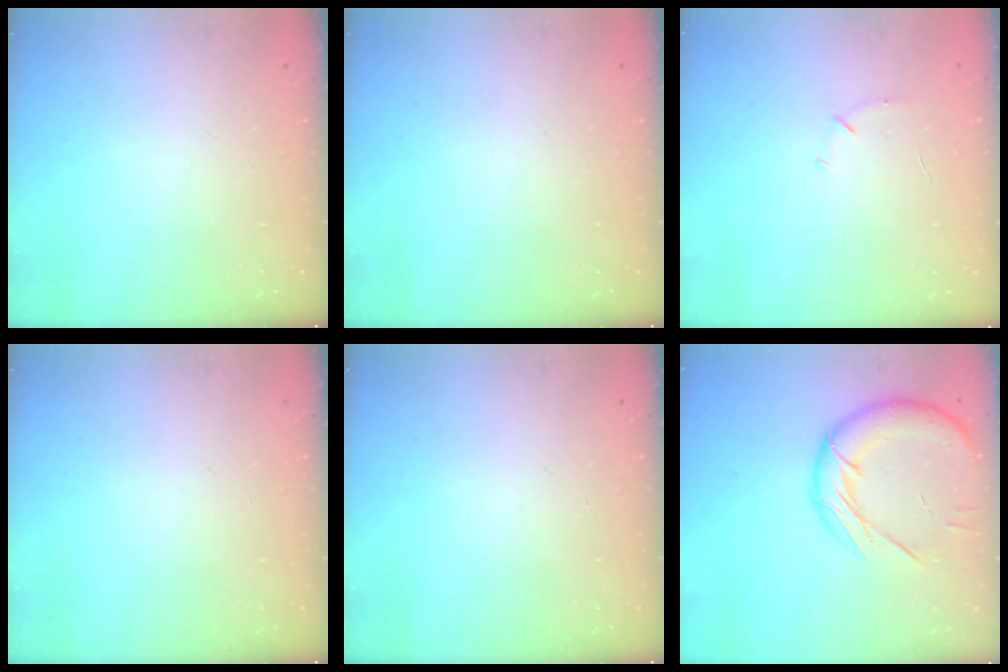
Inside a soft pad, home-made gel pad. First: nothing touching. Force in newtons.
{"total": 0.0}
{"total": 4.3, "press": 4.2, "slide": 1.1}
{"total": 0.0}
{"total": 0.0}
{"total": 18.4, "press": 18.2, "slide": 2.8}